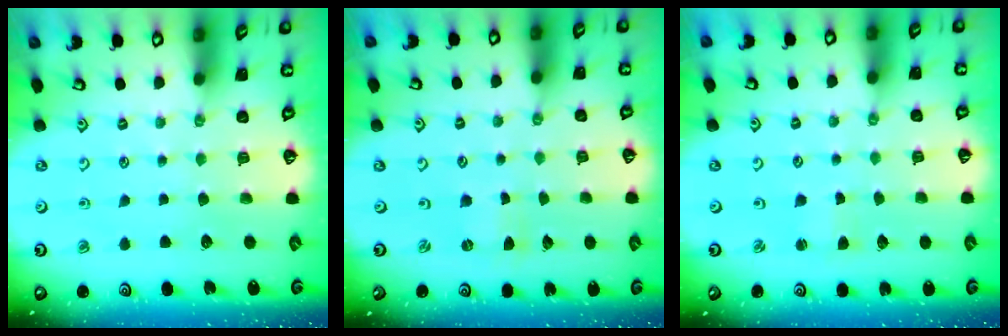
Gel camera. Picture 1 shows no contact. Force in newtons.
{"total": 0.0}
{"total": 1.5, "press": 1.4, "slide": 0.2}